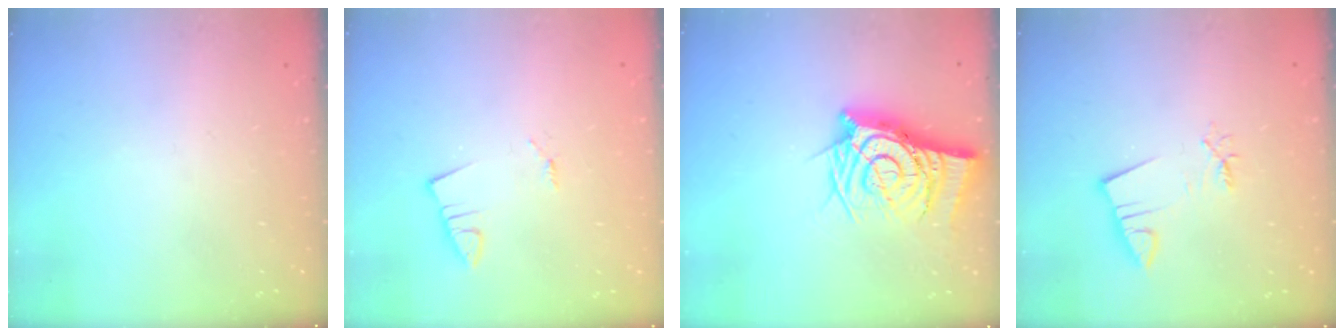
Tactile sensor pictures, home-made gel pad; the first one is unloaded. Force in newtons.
{"total": 1.2, "press": 1.2, "slide": 0.1}
{"total": 13.6, "press": 13.5, "slide": 1.5}
{"total": 3.1, "press": 3.0, "slide": 0.4}